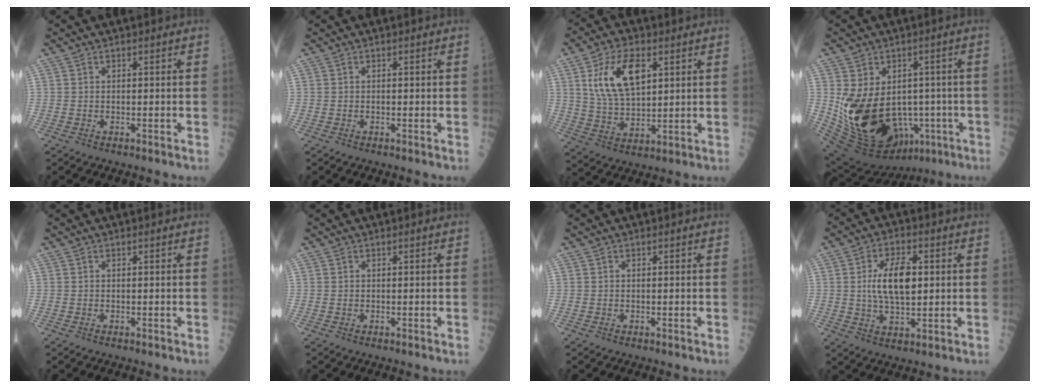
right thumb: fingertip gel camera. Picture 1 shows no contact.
{"total": 0.0}
{"total": 12.8, "force": [4.4, 6.3, 10.2], "torque": [-0.186, -0.010, 0.088]}
{"total": 24.2, "force": [-4.9, 16.7, 16.8], "torque": [-0.309, 0.006, -0.037]}
{"total": 0.0}
{"total": 0.0}
{"total": 0.0}
{"total": 10.2, "force": [1.2, 4.8, 8.9], "torque": [-0.150, 0.000, 0.025]}